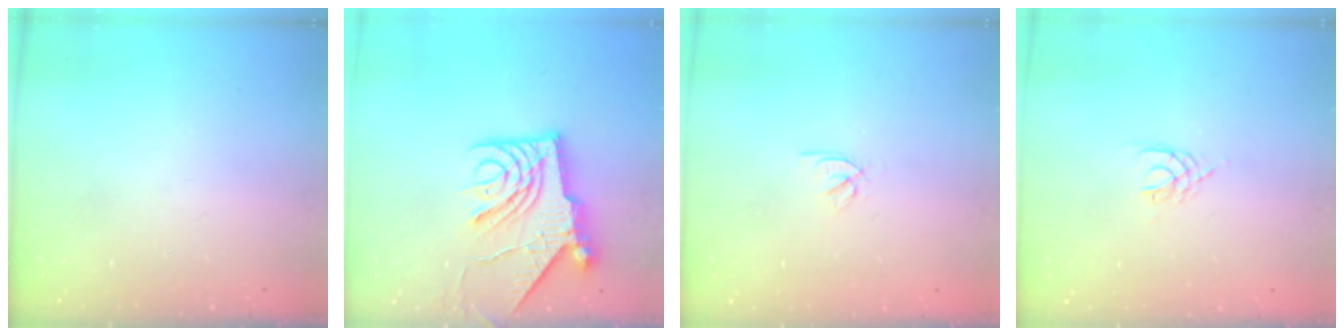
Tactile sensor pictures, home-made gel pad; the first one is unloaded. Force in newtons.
{"total": 13.7, "press": 13.6, "slide": 1.5}
{"total": 2.5, "press": 2.4, "slide": 0.7}
{"total": 2.4, "press": 2.3, "slide": 0.4}